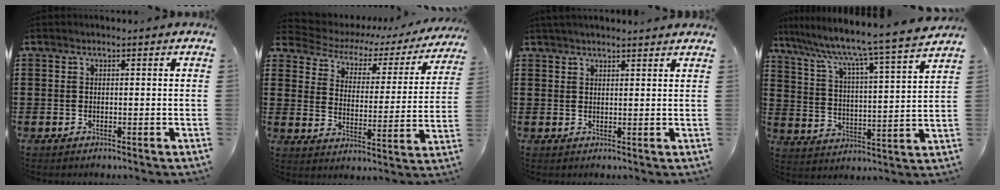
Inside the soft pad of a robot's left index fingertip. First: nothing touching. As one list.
[{"total": 3.1, "force": [2.4, 1.7, 1.0], "torque": [-0.040, -0.021, 0.028]}, {"total": 1.8, "force": [1.8, 0.1, 0.4], "torque": [-0.013, 0.003, 0.035]}, {"total": 6.4, "force": [5.5, -1.2, 2.9], "torque": [-0.083, -0.058, 0.079]}]